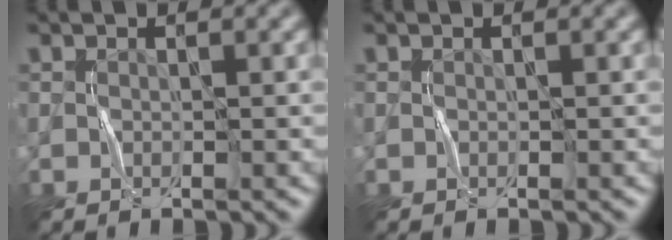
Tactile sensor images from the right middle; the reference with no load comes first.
{"total": 0.0}